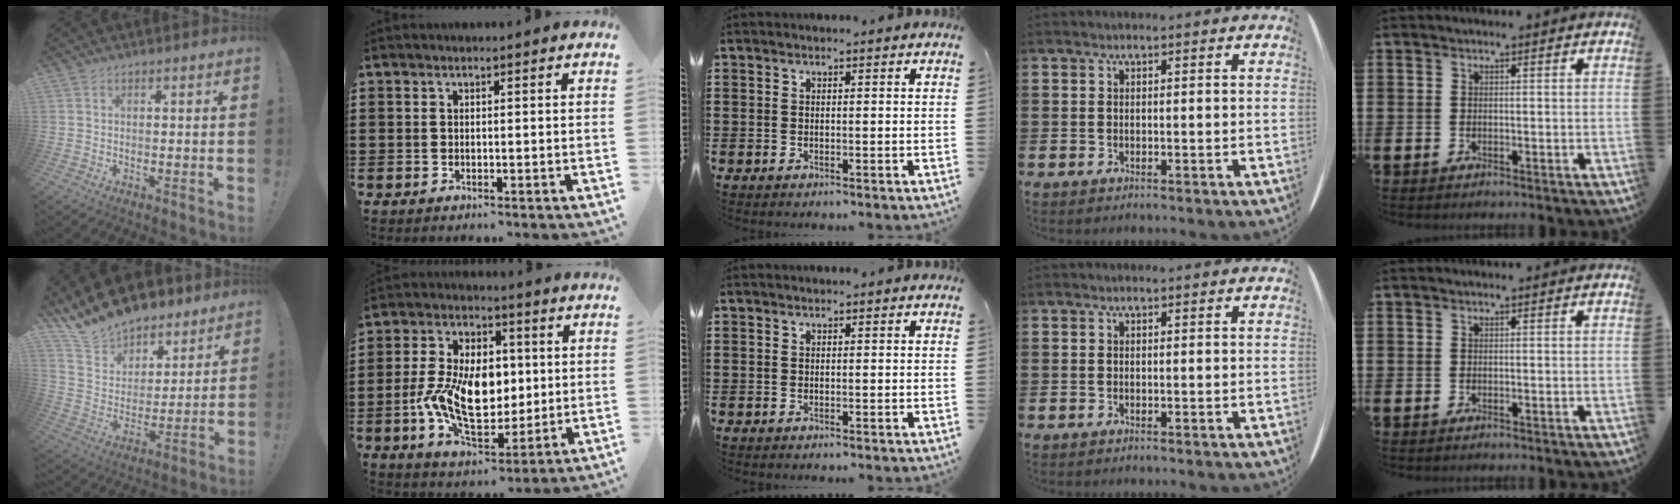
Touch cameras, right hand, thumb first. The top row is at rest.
{"thumb": {"total": 13.5, "force": [12.2, 5.4, 1.8], "torque": [-0.062, -0.103, 0.226]}, "index": {"total": 12.4, "force": [-0.4, 7.8, 9.7], "torque": [-0.201, 0.004, -0.011]}}